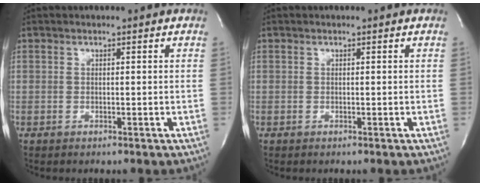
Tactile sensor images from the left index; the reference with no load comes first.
{"total": 0.0}